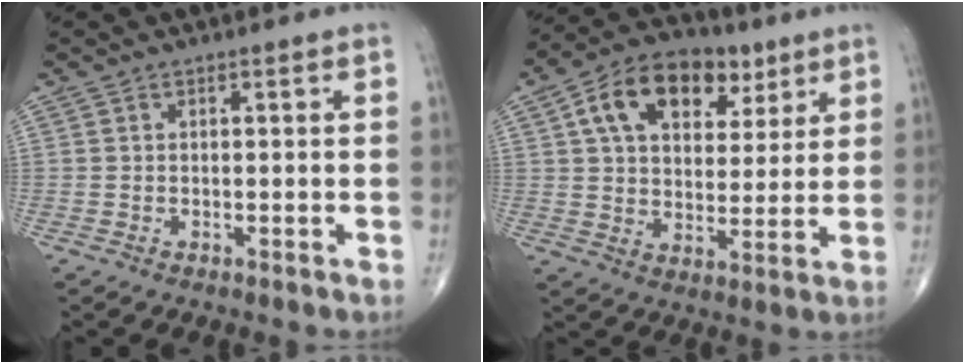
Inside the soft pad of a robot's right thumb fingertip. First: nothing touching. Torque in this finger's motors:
{"motor_torque": [0.53, 1.47, 0.30, -0.02, 0.13]}